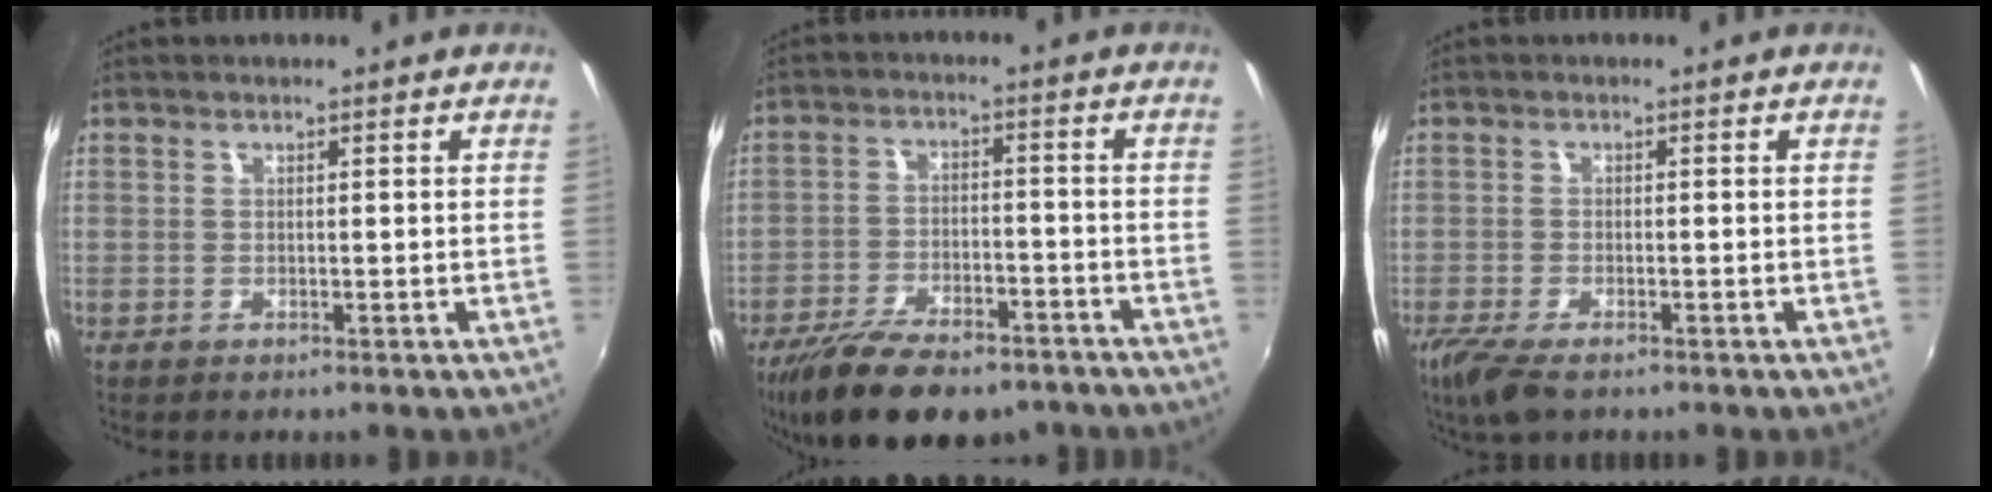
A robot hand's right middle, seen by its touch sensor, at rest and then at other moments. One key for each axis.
{"total": 17.1, "fx": -12.7, "fy": 6.6, "fz": 9.4, "tx": -0.195, "ty": -0.033, "tz": -0.199}
{"total": 6.4, "fx": -4.6, "fy": 1.9, "fz": 4.1, "tx": -0.100, "ty": -0.029, "tz": -0.087}